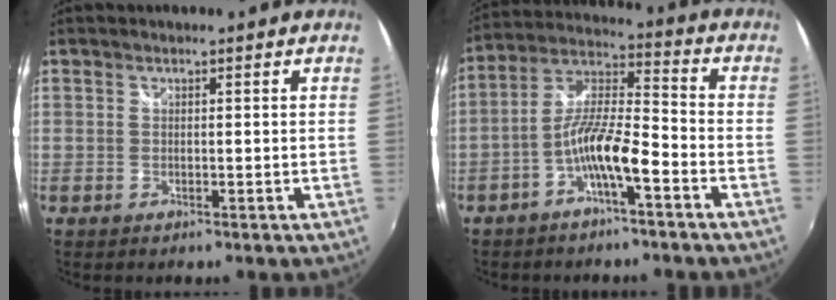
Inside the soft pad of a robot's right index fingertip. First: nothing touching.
{"total": 9.6, "force": [-4.8, 1.6, 8.2], "torque": [-0.171, 0.013, -0.089]}